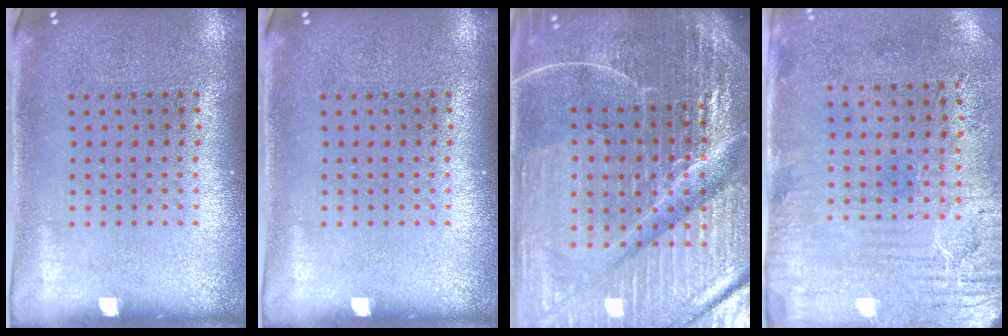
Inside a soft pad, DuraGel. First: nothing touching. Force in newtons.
{"total": 0.0}
{"total": 7.0, "press": 6.1, "slide": 3.4}
{"total": 3.3, "press": 2.7, "slide": 1.9}